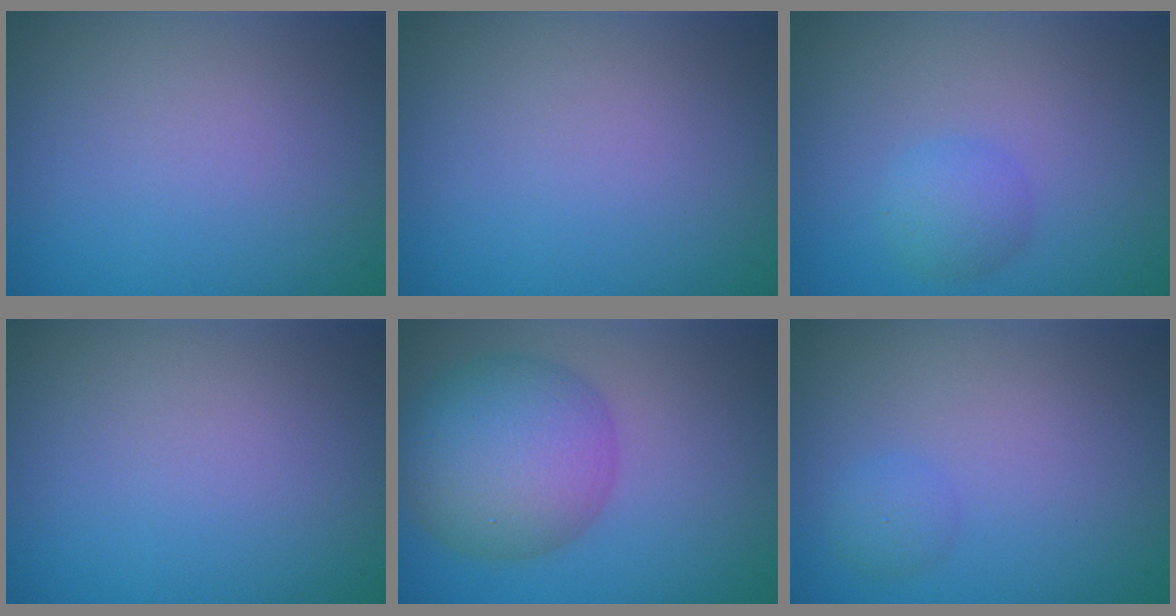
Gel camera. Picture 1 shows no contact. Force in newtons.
{"total": 0.0}
{"total": 2.1, "press": 2.1, "slide": 0.1}
{"total": 0.0}
{"total": 8.3, "press": 8.3, "slide": 0.3}
{"total": 1.3, "press": 1.2, "slide": 0.1}